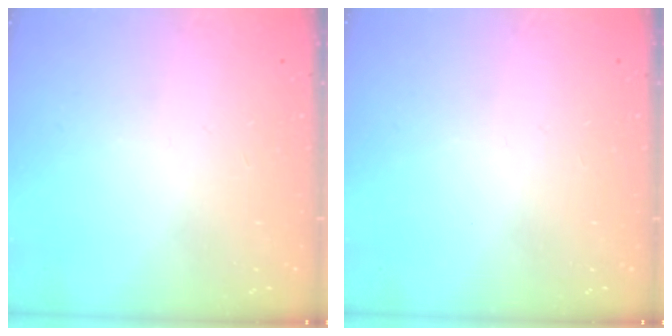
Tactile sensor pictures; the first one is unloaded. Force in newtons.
{"total": 0.0}